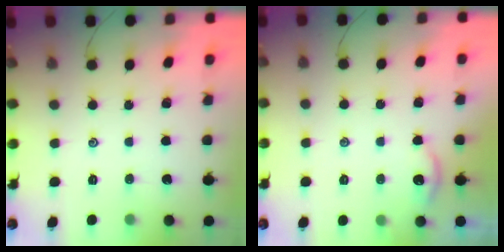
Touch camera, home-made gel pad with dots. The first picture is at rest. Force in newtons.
{"total": 1.9, "press": 1.9, "slide": 0.2}